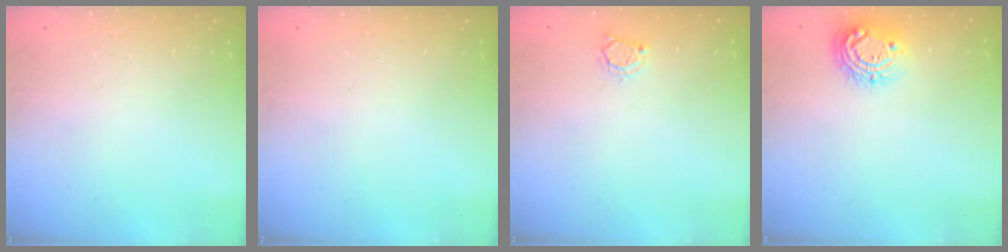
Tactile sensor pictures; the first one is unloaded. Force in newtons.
{"total": 0.0}
{"total": 2.9, "press": 2.8, "slide": 0.4}
{"total": 10.9, "press": 10.8, "slide": 0.8}